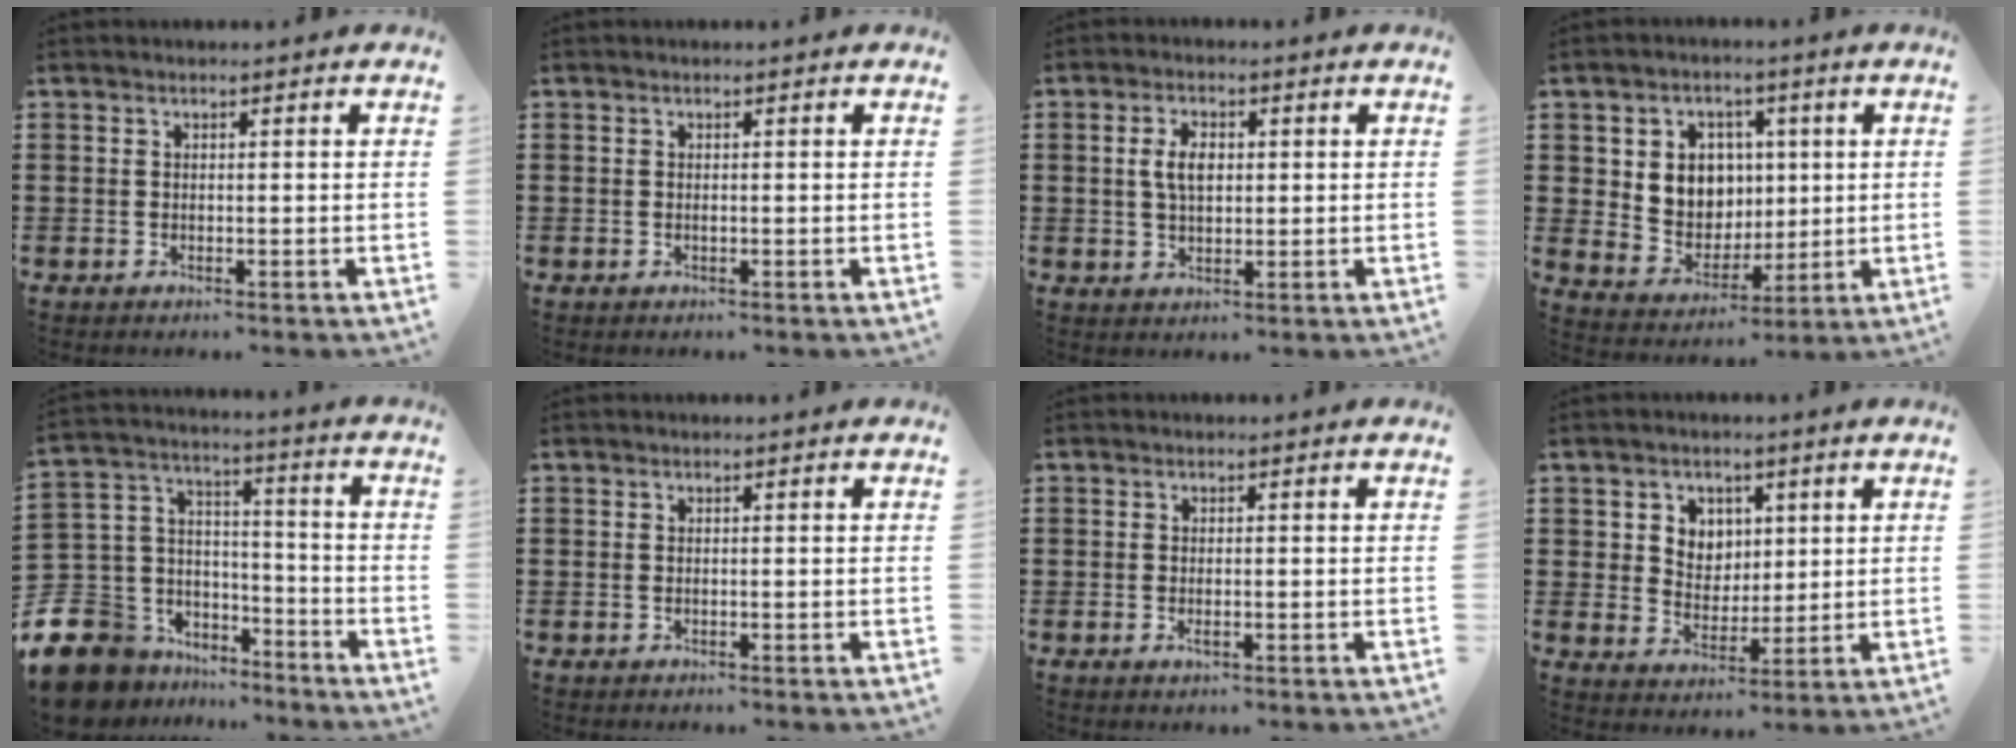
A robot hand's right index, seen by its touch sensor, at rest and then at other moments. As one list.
[{"total": 0.0}, {"total": 4.4, "force": [0.6, 2.2, 3.7], "torque": [-0.078, 0.011, 0.009]}, {"total": 7.0, "force": [1.8, 6.5, 2.2], "torque": [-0.053, 0.002, 0.031]}, {"total": 9.6, "force": [-7.8, 5.3, 1.6], "torque": [-0.087, 0.011, -0.157]}, {"total": 0.0}, {"total": 1.2, "force": [-0.3, 0.4, 1.0], "torque": [-0.020, -0.004, -0.005]}, {"total": 4.4, "force": [1.9, 4.0, 0.5], "torque": [-0.024, 0.006, 0.032]}]